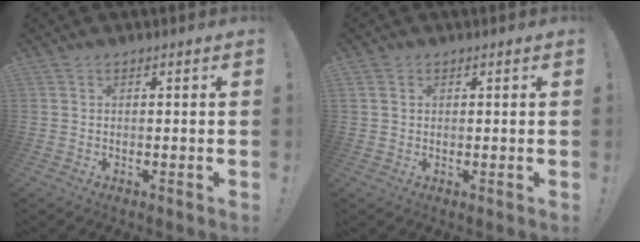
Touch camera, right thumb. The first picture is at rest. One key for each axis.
{"total": 1.9, "fx": 0.9, "fy": 1.5, "fz": 0.6, "tx": -0.005, "ty": 0.001, "tz": 0.016}